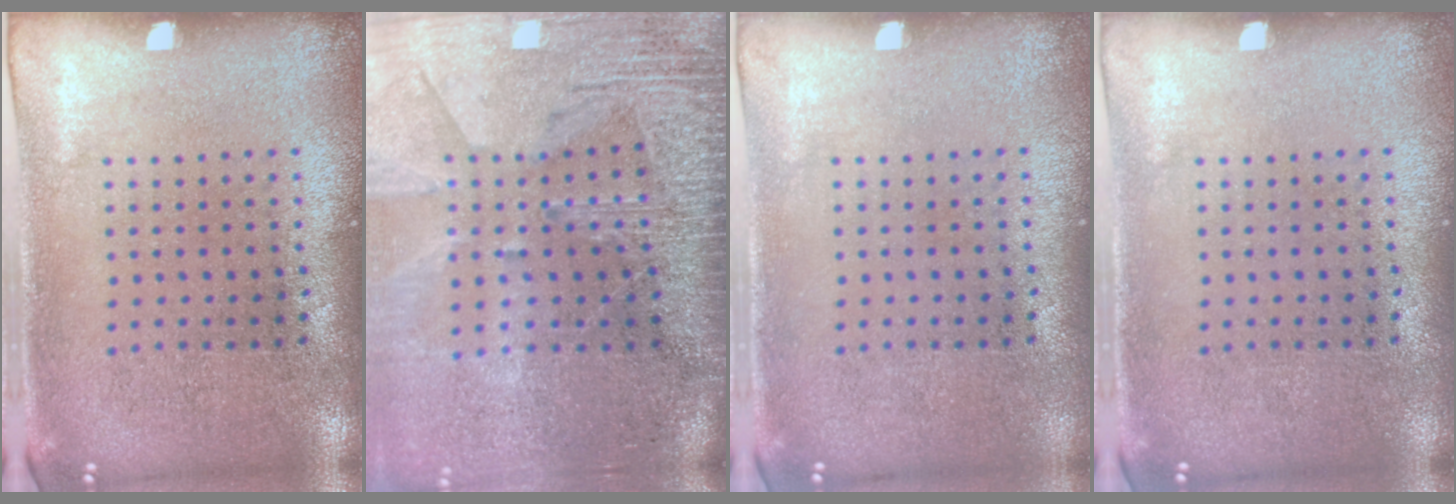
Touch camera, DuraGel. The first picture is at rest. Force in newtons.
{"total": 3.9, "press": 3.4, "slide": 1.8}
{"total": 0.0}
{"total": 0.0}